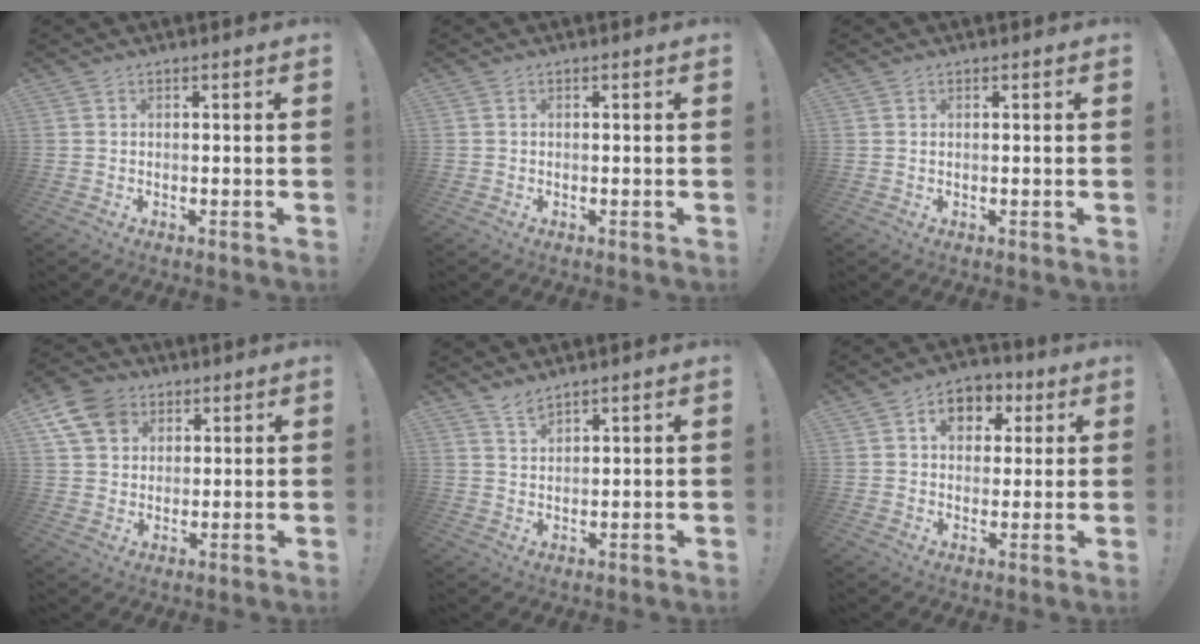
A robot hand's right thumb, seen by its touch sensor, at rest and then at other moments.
{"total": 0.0}
{"total": 0.0}
{"total": 11.1, "force": [5.1, 8.5, 4.9], "torque": [-0.085, -0.023, 0.102]}
{"total": 3.2, "force": [2.9, 0.7, 1.2], "torque": [-0.013, -0.023, 0.051]}
{"total": 8.3, "force": [2.6, 6.8, 4.1], "torque": [-0.050, -0.004, 0.047]}